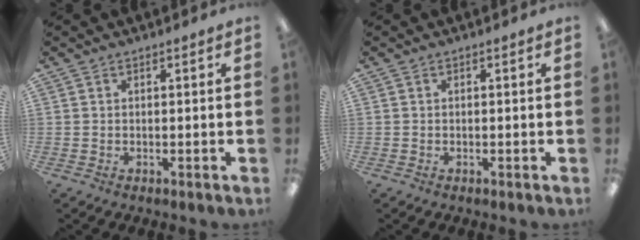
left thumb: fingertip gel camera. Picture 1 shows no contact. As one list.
[{"total": 0.0}]